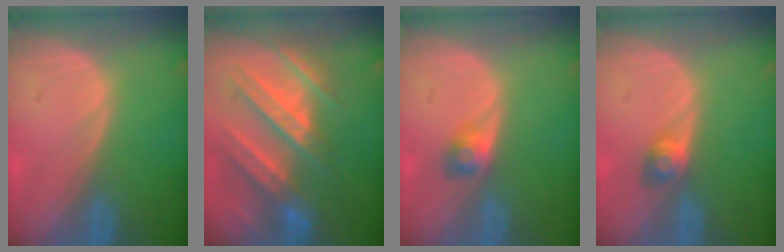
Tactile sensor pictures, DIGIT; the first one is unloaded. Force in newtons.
{"total": 10.1, "press": 9.6, "slide": 3.3}
{"total": 2.5, "press": 2.4, "slide": 0.8}
{"total": 2.8, "press": 2.5, "slide": 1.1}